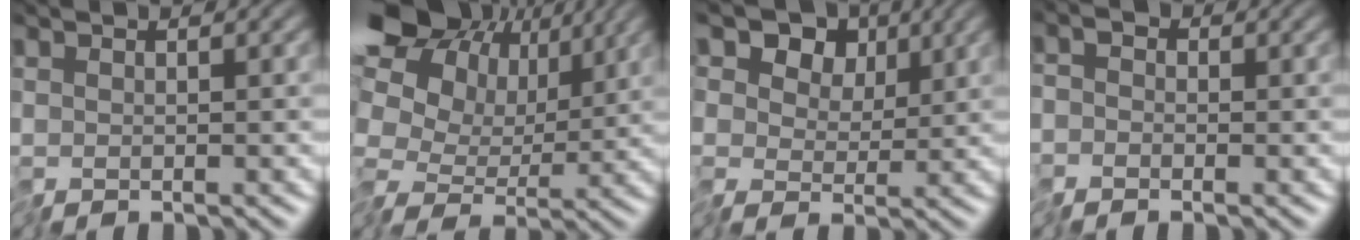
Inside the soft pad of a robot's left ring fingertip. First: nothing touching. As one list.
[{"total": 13.3, "force": [1.9, 10.8, 7.5], "torque": [-0.154, 0.016, 0.024]}, {"total": 7.5, "force": [2.5, 5.9, 4.0], "torque": [-0.050, 0.027, 0.011]}, {"total": 1.7, "force": [-1.1, 1.2, 0.5], "torque": [-0.008, 0.000, -0.027]}]